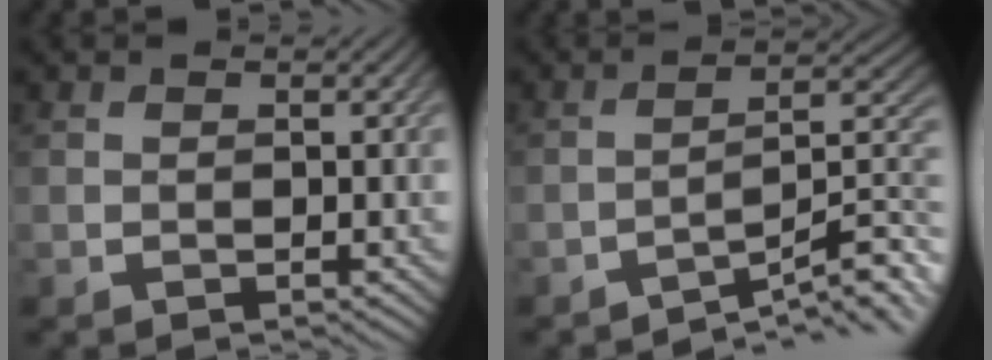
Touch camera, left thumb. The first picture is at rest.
{"total": 8.8, "force": [-6.3, 1.6, 6.1], "torque": [-0.081, 0.011, -0.099]}